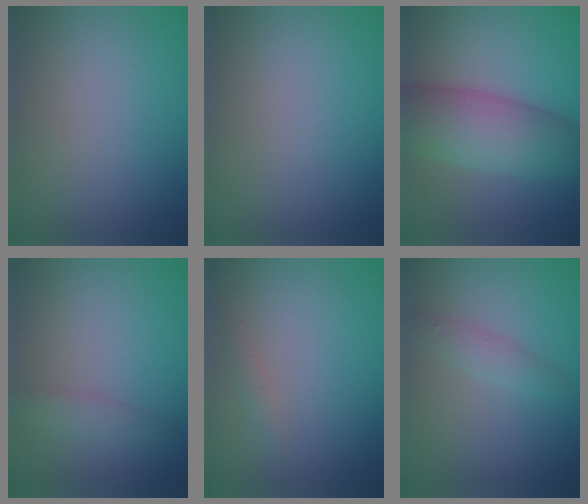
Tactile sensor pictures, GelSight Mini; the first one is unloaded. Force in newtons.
{"total": 0.0}
{"total": 8.3, "press": 8.3, "slide": 0.1}
{"total": 1.7, "press": 1.7, "slide": 0.1}
{"total": 0.8, "press": 0.8, "slide": 0.0}
{"total": 1.6, "press": 1.6, "slide": 0.1}